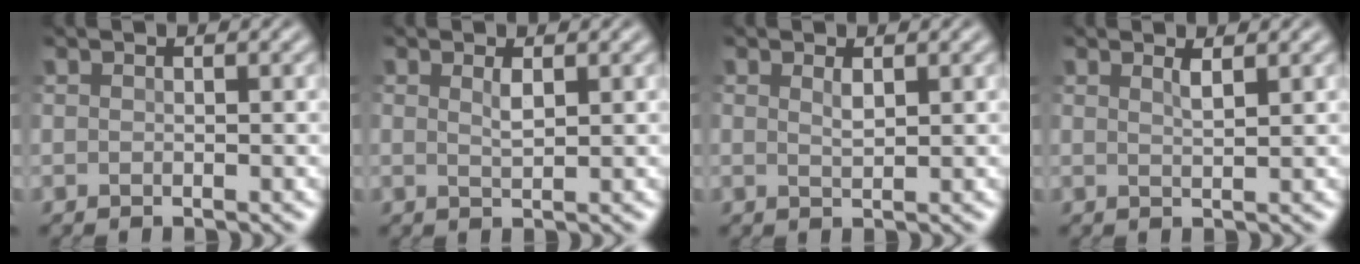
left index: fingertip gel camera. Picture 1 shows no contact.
{"total": 0.8, "force": [0.3, 0.2, 0.8], "torque": [-0.017, -0.002, 0.006]}
{"total": 0.7, "force": [0.3, 0.2, 0.6], "torque": [-0.014, -0.002, 0.007]}
{"total": 1.0, "force": [0.5, 0.3, 0.8], "torque": [-0.010, 0.000, 0.008]}